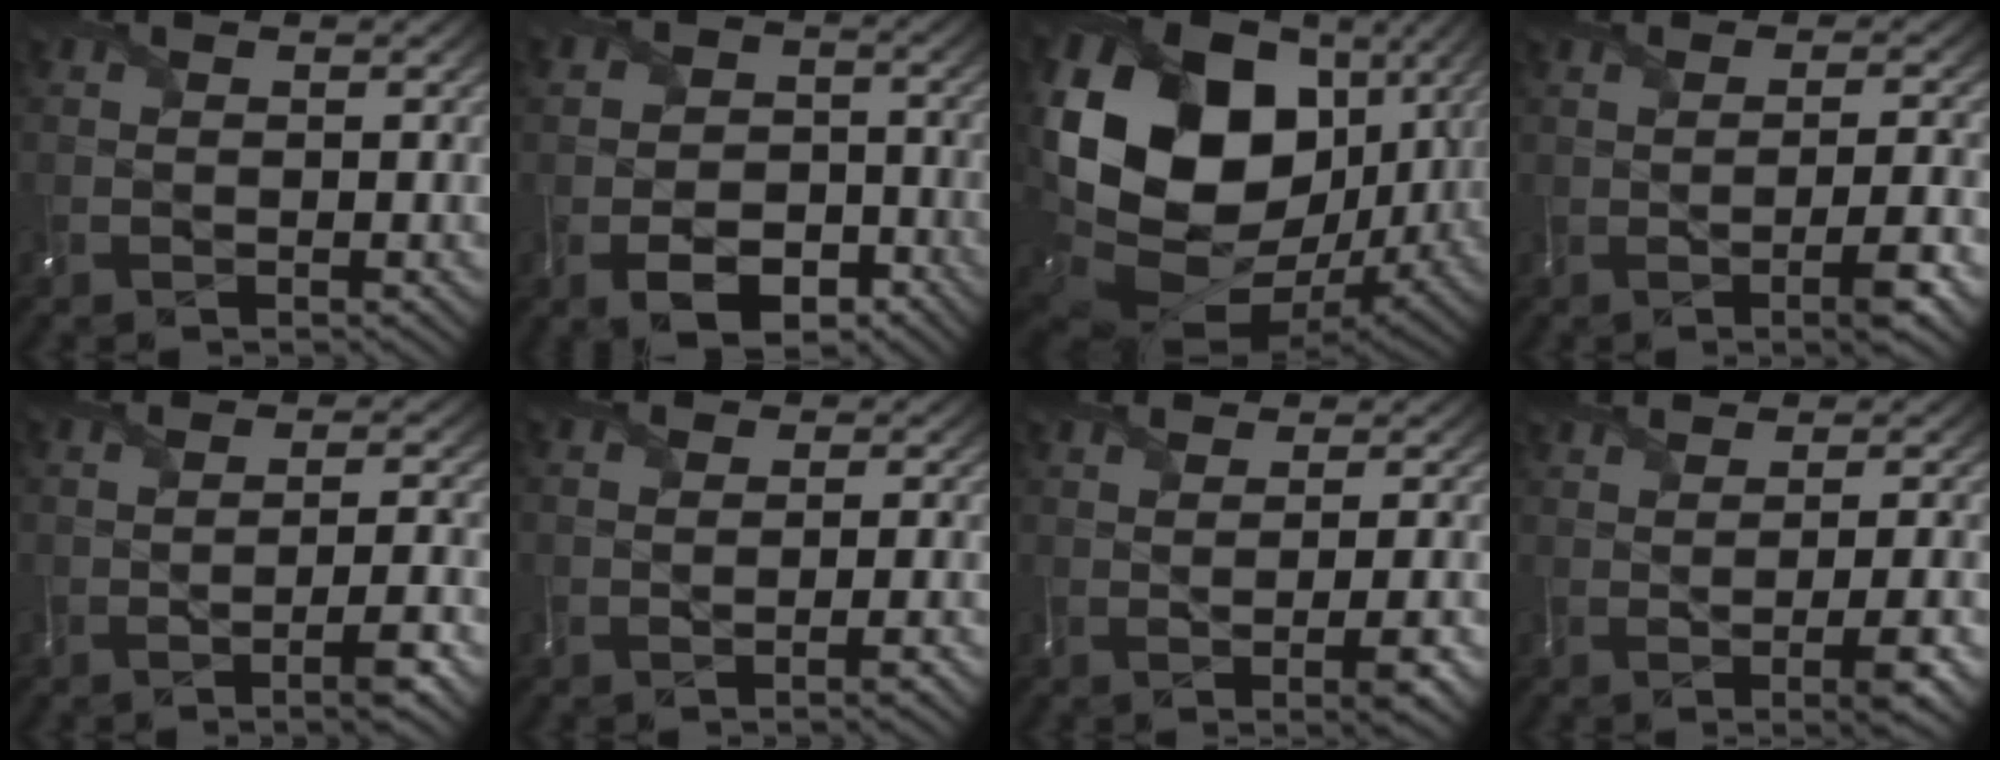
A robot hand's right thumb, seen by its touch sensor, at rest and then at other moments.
{"total": 7.4, "force": [-4.1, 5.1, 3.5], "torque": [-0.041, -0.016, -0.083]}
{"total": 20.7, "force": [2.2, 15.2, 13.9], "torque": [-0.342, -0.023, 0.069]}
{"total": 4.1, "force": [-1.6, 0.2, 3.8], "torque": [-0.052, 0.008, -0.031]}
{"total": 3.7, "force": [-1.9, 0.1, 3.2], "torque": [-0.043, 0.006, -0.039]}
{"total": 2.0, "force": [-0.2, 0.8, 1.8], "torque": [-0.021, 0.009, -0.019]}
{"total": 4.5, "force": [1.4, 1.2, 4.1], "torque": [-0.039, 0.019, 0.001]}
{"total": 4.3, "force": [0.6, 0.7, 4.2], "torque": [-0.046, 0.017, -0.004]}